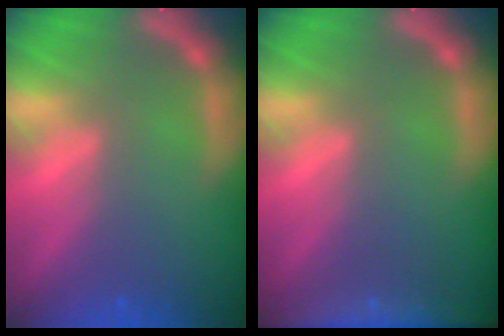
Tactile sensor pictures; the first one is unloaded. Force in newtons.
{"total": 7.0}